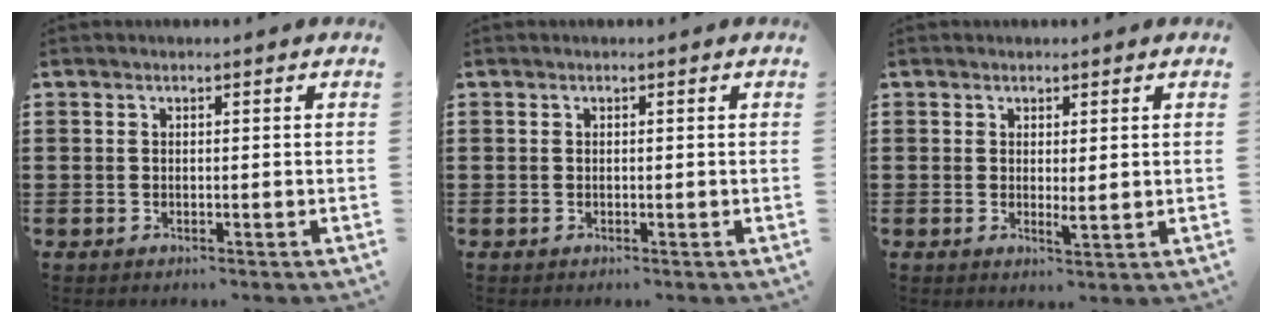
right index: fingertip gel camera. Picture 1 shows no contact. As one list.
[{"total": 0.0}, {"total": 1.6, "force": [0.7, 0.5, 1.4], "torque": [-0.027, 0.000, 0.014]}]